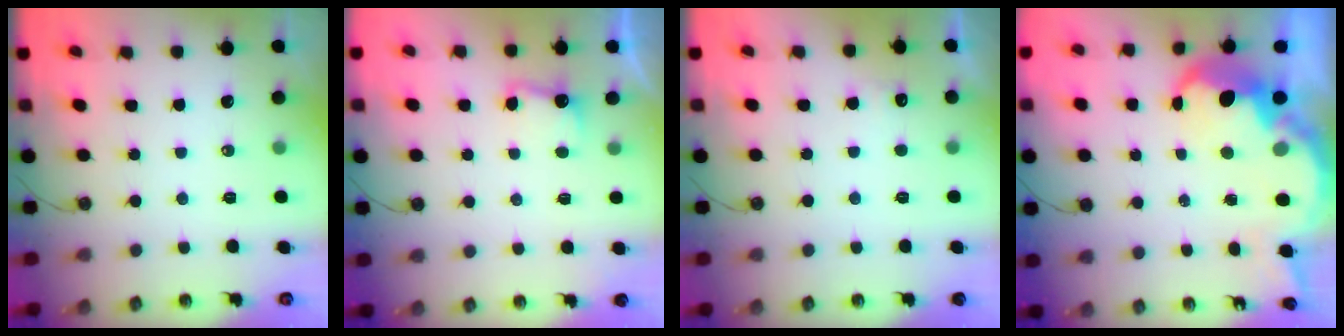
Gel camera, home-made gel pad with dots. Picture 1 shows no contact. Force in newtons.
{"total": 3.2, "press": 3.1, "slide": 1.0}
{"total": 5.9, "press": 5.8, "slide": 1.2}
{"total": 11.8, "press": 11.8, "slide": 0.5}